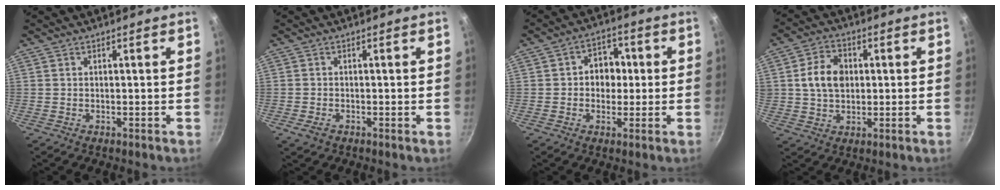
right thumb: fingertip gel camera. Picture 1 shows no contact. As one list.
[{"total": 2.2, "force": [-1.1, 1.3, 1.4], "torque": [-0.029, -0.001, -0.022]}, {"total": 6.9, "force": [0.3, 5.7, 3.9], "torque": [-0.009, 0.010, -0.003]}, {"total": 8.6, "force": [1.2, 6.5, 5.5], "torque": [-0.077, 0.009, 0.016]}]